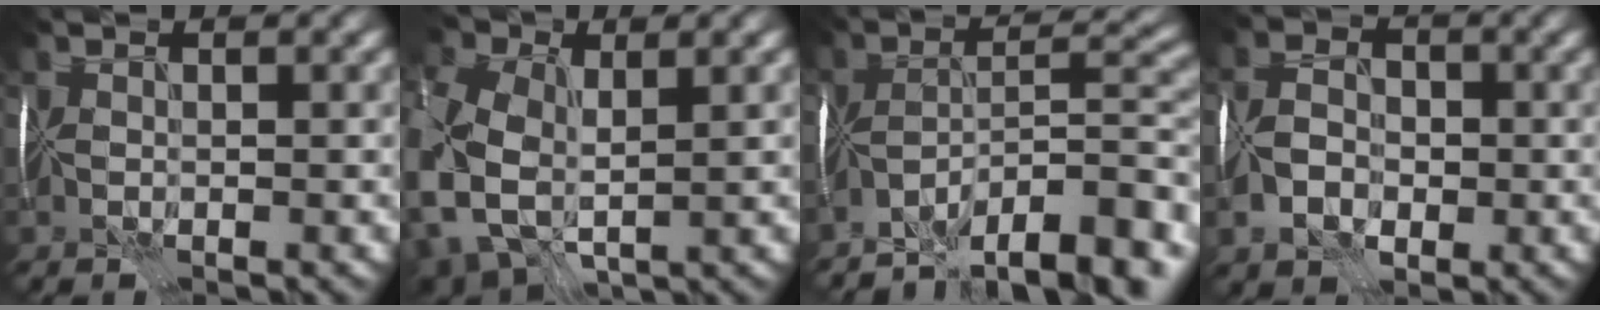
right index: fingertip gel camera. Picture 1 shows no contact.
{"total": 12.6, "force": [-0.1, 9.0, 8.8], "torque": [-0.203, -0.012, 0.012]}
{"total": 12.2, "force": [-9.5, 2.9, 7.0], "torque": [-0.103, 0.002, -0.146]}
{"total": 3.7, "force": [-1.7, 2.4, 2.2], "torque": [-0.044, 0.000, -0.033]}